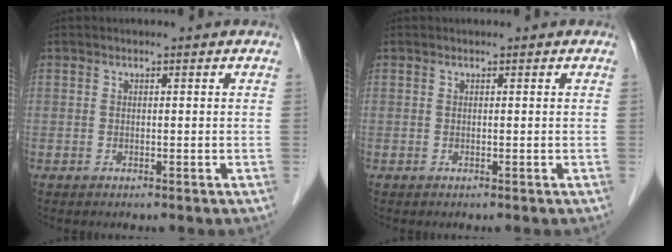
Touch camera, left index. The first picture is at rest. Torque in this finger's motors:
{"motor_torque": [0.00, 0.00, 0.00, 0.00]}